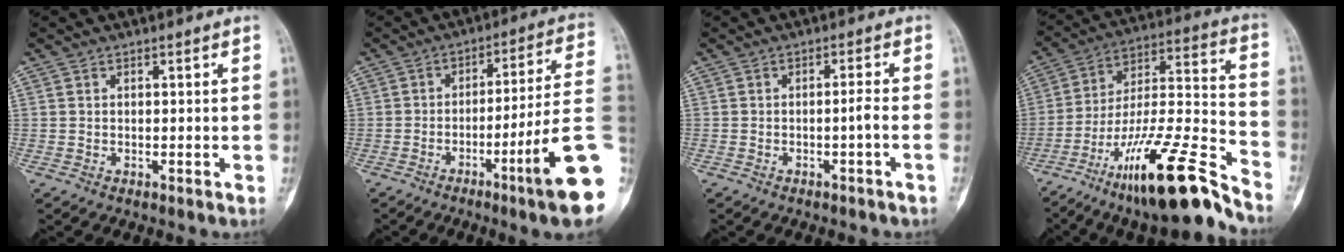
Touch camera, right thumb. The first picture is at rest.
{"total": 15.7, "force": [-5.7, -0.3, 14.6], "torque": [-0.196, 0.019, -0.091]}
{"total": 2.4, "force": [-1.1, -0.6, 2.1], "torque": [-0.041, 0.009, -0.021]}
{"total": 23.7, "force": [-16.6, 3.9, 16.5], "torque": [-0.262, 0.084, -0.279]}